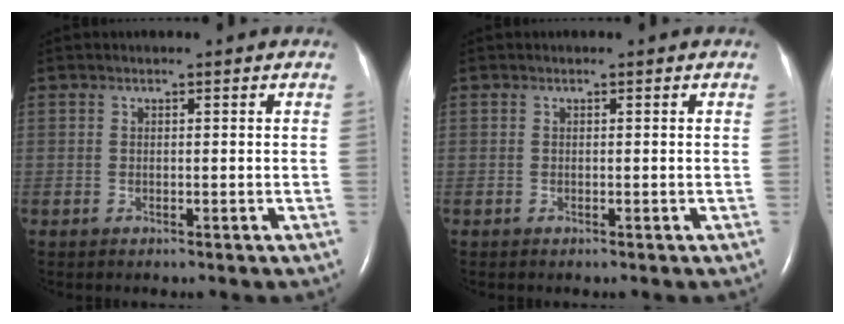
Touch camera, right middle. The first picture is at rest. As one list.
[{"total": 0.0}]